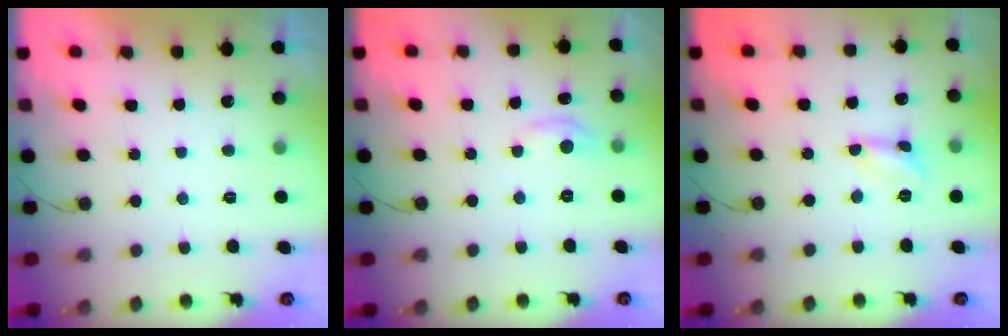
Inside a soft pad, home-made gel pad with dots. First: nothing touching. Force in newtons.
{"total": 4.1, "press": 4.1, "slide": 0.5}
{"total": 2.6, "press": 2.6, "slide": 0.2}